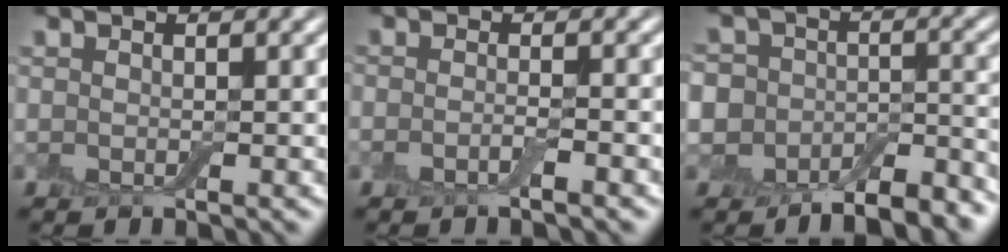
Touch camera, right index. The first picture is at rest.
{"total": 1.3, "force": [-0.9, 0.0, 0.9], "torque": [-0.018, -0.003, -0.017]}
{"total": 12.3, "force": [-8.6, 7.7, 4.3], "torque": [-0.040, -0.016, -0.134]}